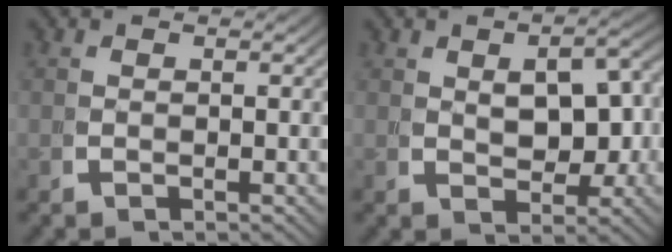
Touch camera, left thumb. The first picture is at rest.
{"total": 4.1, "force": [0.5, 2.6, 3.2], "torque": [-0.044, -0.014, 0.025]}